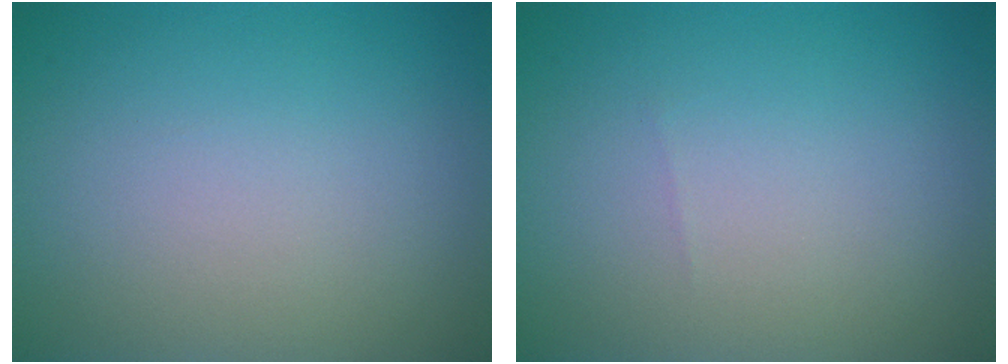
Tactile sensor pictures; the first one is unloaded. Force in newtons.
{"total": 0.0}